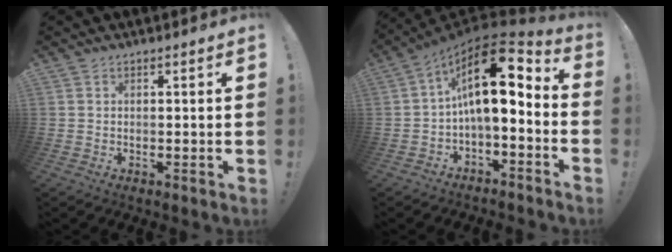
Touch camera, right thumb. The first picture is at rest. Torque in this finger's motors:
{"motor_torque": [1.98, 3.03, 1.53, -1.18, 0.62]}